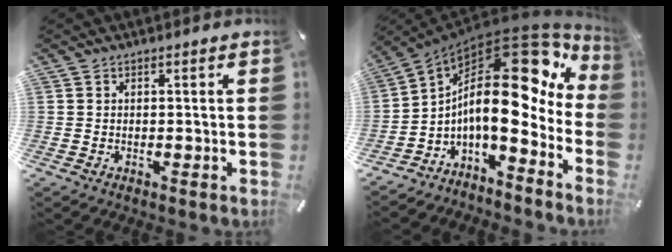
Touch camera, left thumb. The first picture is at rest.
{"total": 21.4, "force": [5.5, 9.3, 18.5], "torque": [-0.313, -0.056, 0.088]}